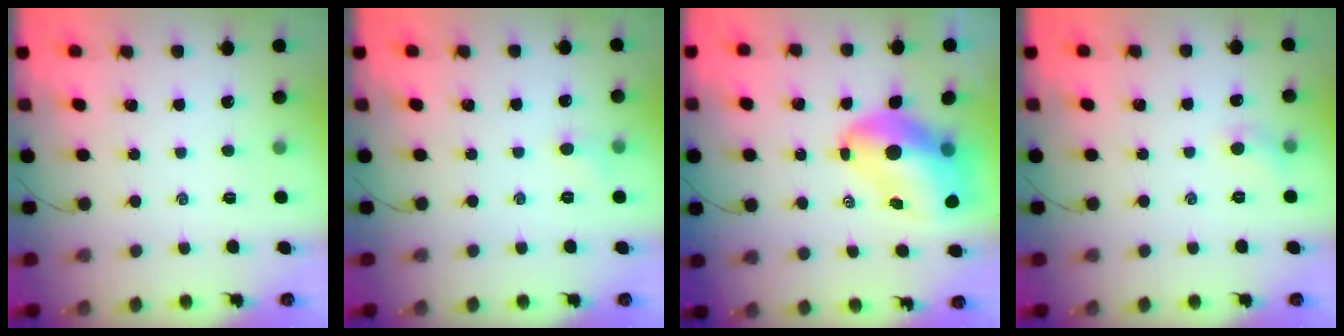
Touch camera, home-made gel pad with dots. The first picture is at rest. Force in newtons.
{"total": 4.2, "press": 4.0, "slide": 1.3}
{"total": 12.5, "press": 11.9, "slide": 3.7}
{"total": 5.2, "press": 4.9, "slide": 1.6}